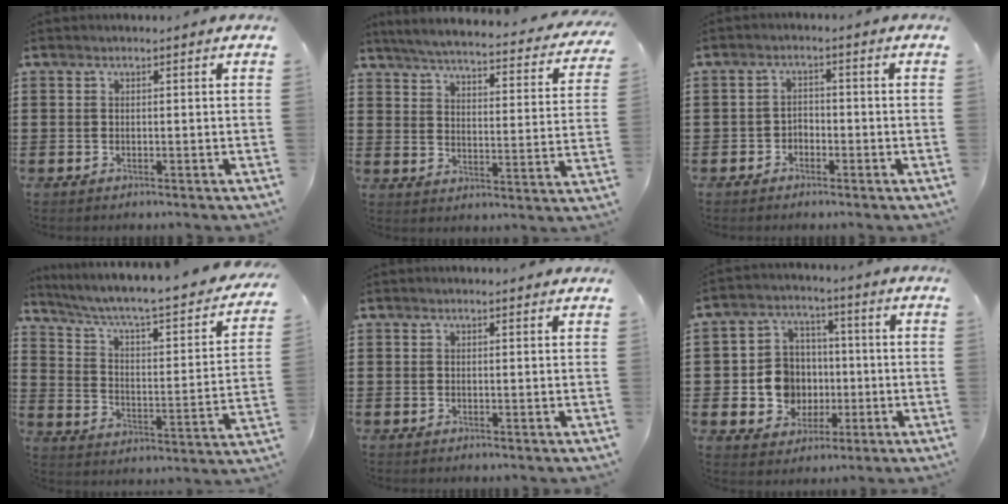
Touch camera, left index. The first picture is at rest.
{"total": 4.4, "force": [4.1, -0.4, 1.5], "torque": [-0.052, -0.034, 0.064]}
{"total": 1.9, "force": [-1.7, 1.0, 0.2], "torque": [-0.012, 0.003, -0.038]}
{"total": 4.9, "force": [3.3, 0.6, 3.5], "torque": [-0.084, -0.037, 0.046]}
{"total": 0.6, "force": [0.5, 0.0, 0.4], "torque": [-0.008, 0.000, 0.009]}
{"total": 8.4, "force": [-0.6, 7.9, 2.9], "torque": [-0.086, 0.016, -0.004]}